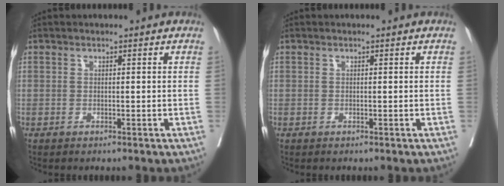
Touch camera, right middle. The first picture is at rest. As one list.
[{"total": 0.0}]